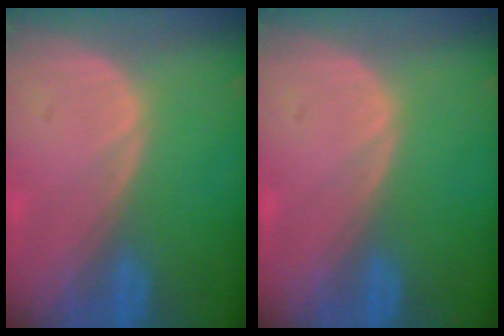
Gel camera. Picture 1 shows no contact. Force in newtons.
{"total": 0.0}